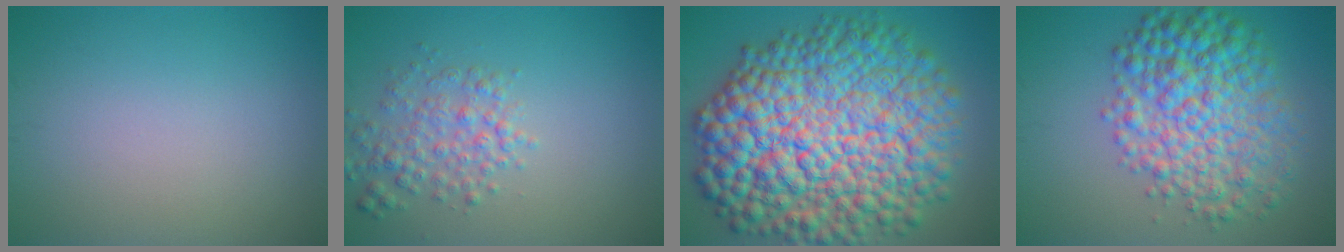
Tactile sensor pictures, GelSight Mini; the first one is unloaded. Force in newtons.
{"total": 3.1, "press": 3.1, "slide": 0.2}
{"total": 18.0, "press": 18.0, "slide": 0.3}
{"total": 8.4, "press": 8.4, "slide": 0.0}